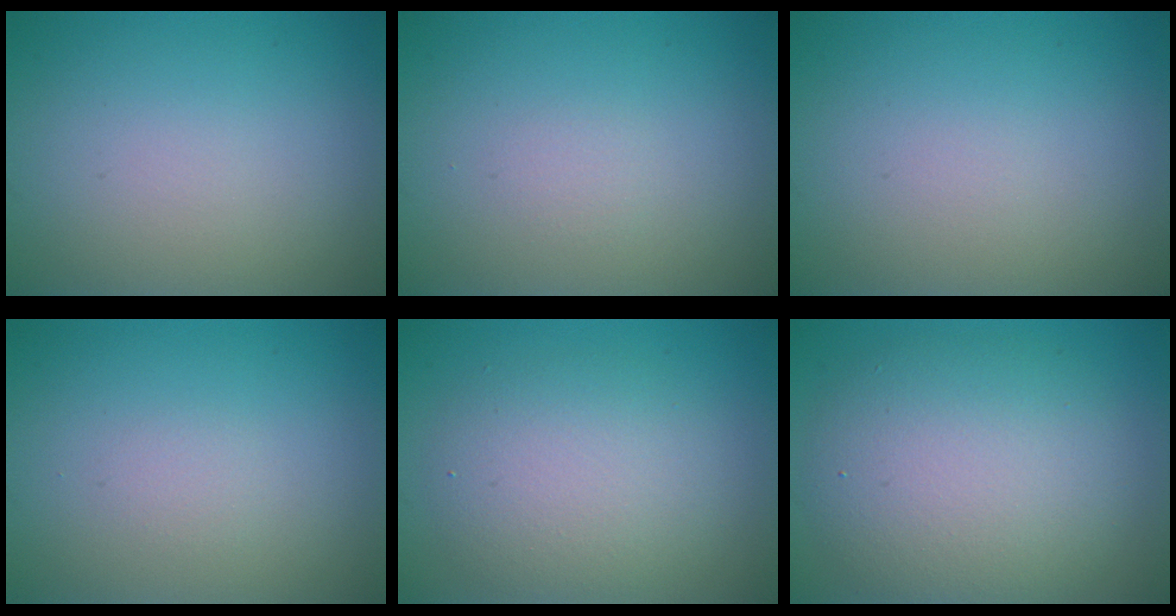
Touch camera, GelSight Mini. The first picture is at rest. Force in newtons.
{"total": 0.5, "press": 0.5, "slide": 0.0}
{"total": 0.0}
{"total": 0.6, "press": 0.6, "slide": 0.0}
{"total": 4.6, "press": 4.5, "slide": 0.4}
{"total": 7.3, "press": 7.3, "slide": 0.3}